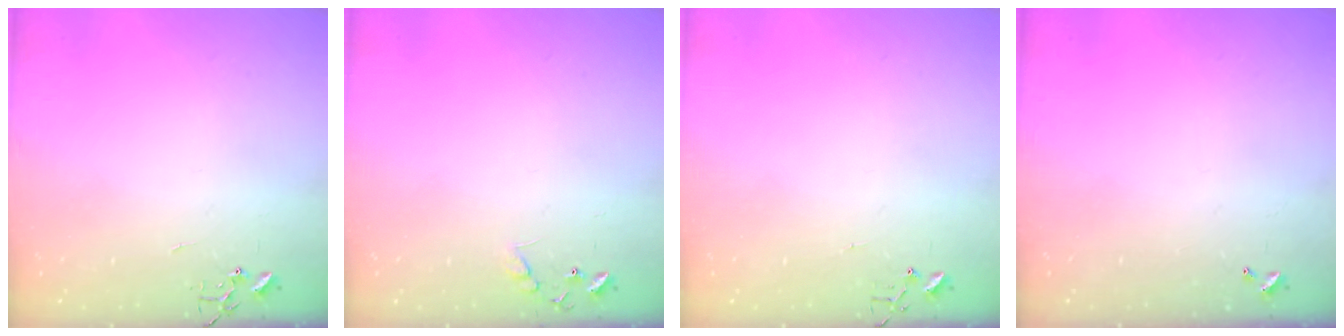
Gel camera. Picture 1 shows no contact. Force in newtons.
{"total": 8.9, "press": 8.9, "slide": 0.5}
{"total": 3.6, "press": 3.6, "slide": 0.4}
{"total": 0.0}